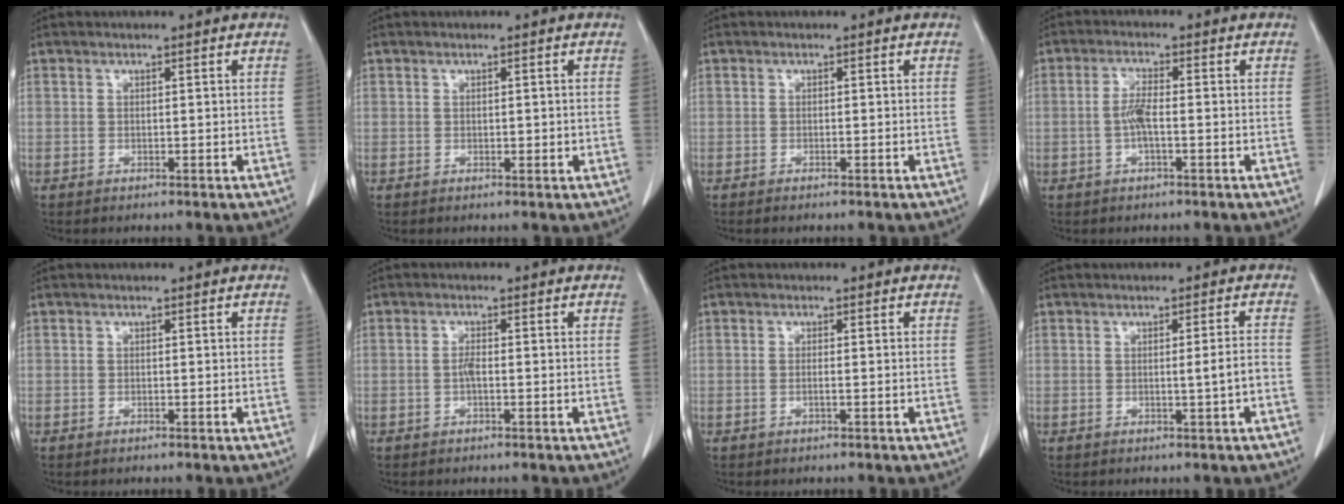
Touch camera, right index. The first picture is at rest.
{"total": 0.9, "force": [0.0, 0.6, 0.7], "torque": [-0.006, -0.001, 0.002]}
{"total": 0.9, "force": [-0.8, 0.1, 0.5], "torque": [-0.013, -0.003, -0.010]}
{"total": 3.4, "force": [-0.7, 0.6, 3.2], "torque": [-0.070, 0.002, -0.014]}
{"total": 0.0}
{"total": 1.4, "force": [-0.3, 0.3, 1.3], "torque": [-0.028, 0.002, -0.008]}
{"total": 0.7, "force": [-0.2, 0.0, 0.7], "torque": [-0.014, 0.000, -0.003]}
{"total": 2.4, "force": [-0.7, -0.5, 2.2], "torque": [-0.034, -0.003, -0.011]}